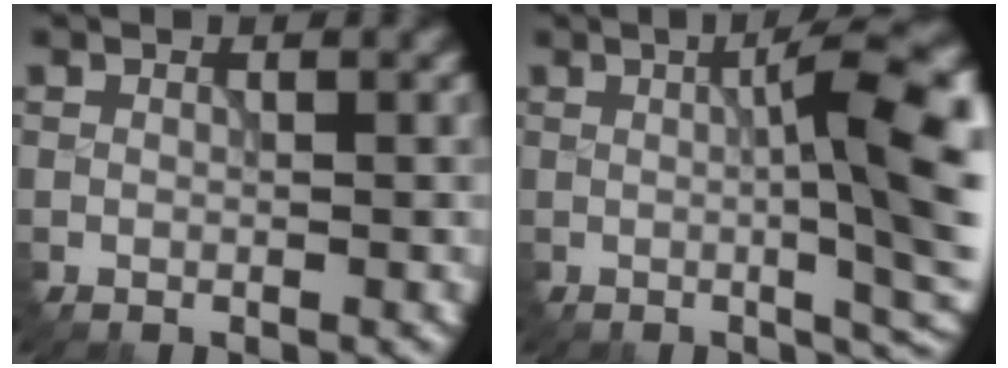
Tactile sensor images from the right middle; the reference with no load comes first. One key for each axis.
{"total": 10.2, "fx": 0.4, "fy": 2.4, "fz": 9.9, "tx": -0.126, "ty": 0.005, "tz": 0.010}